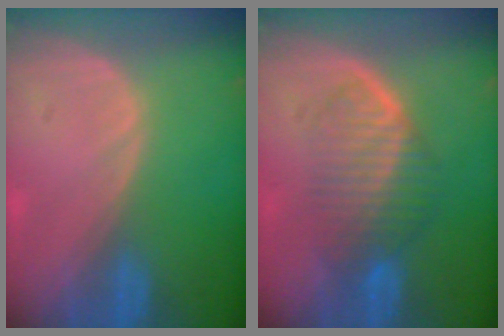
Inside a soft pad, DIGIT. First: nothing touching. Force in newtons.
{"total": 6.5, "press": 6.3, "slide": 1.6}